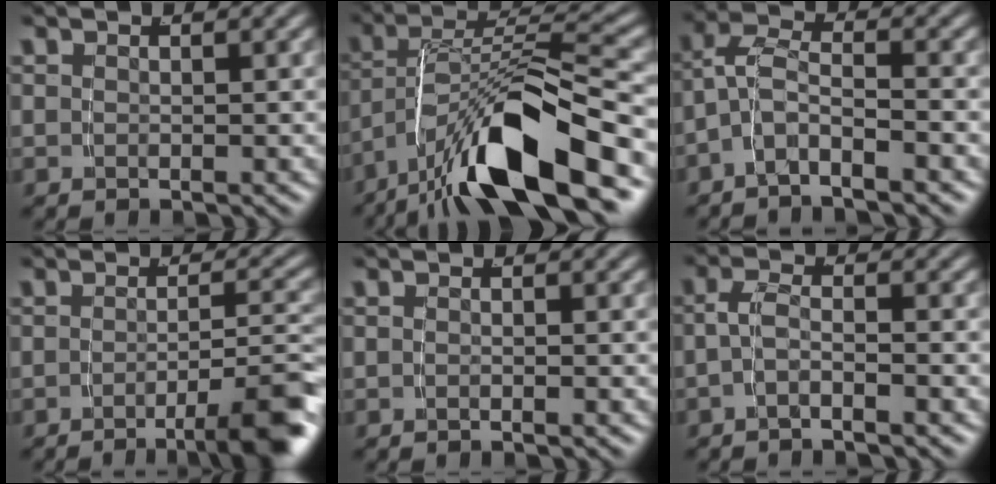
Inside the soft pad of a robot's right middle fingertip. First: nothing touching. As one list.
[{"total": 8.9, "force": [-3.6, 3.3, 7.5], "torque": [-0.130, -0.009, -0.051]}, {"total": 3.7, "force": [-1.5, 2.4, 2.4], "torque": [-0.063, -0.021, -0.024]}, {"total": 6.6, "force": [-3.8, 0.9, 5.3], "torque": [-0.061, -0.003, -0.060]}, {"total": 0.6, "force": [-0.5, -0.4, 0.1], "torque": [-0.004, 0.001, -0.010]}, {"total": 2.1, "force": [-1.3, 0.3, 1.6], "torque": [-0.037, -0.008, -0.022]}]